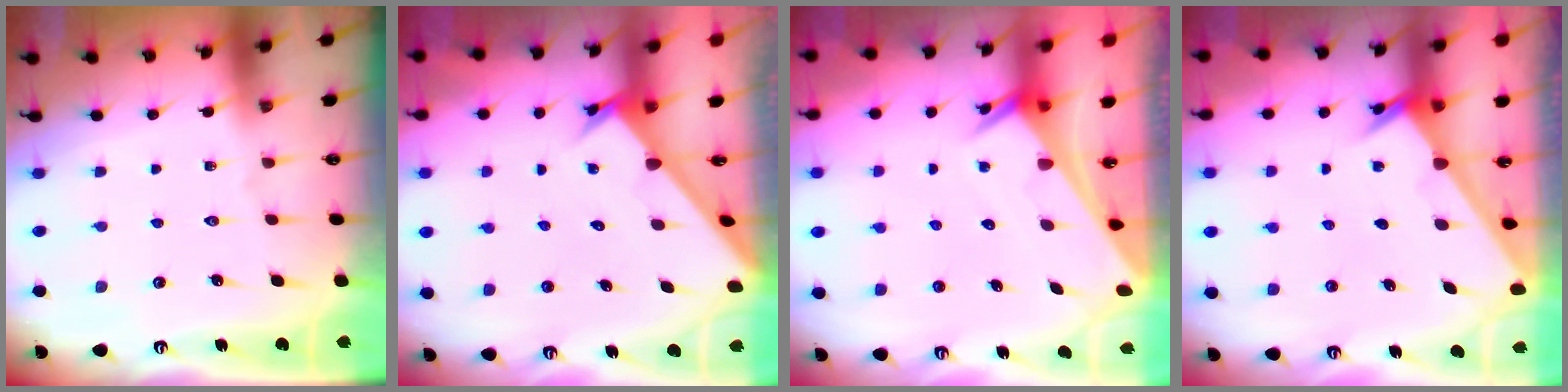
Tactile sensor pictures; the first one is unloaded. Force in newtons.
{"total": 2.4, "press": 2.4, "slide": 0.1}
{"total": 2.5, "press": 2.5, "slide": 0.1}
{"total": 2.4, "press": 2.4, "slide": 0.2}